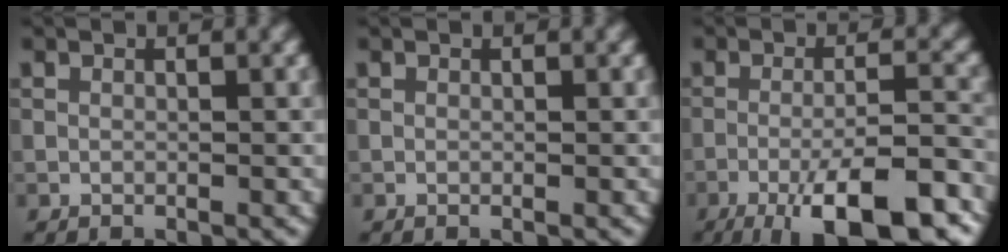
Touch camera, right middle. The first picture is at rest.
{"total": 0.0}
{"total": 10.6, "force": [-5.9, 2.5, 8.5], "torque": [-0.135, -0.001, -0.095]}